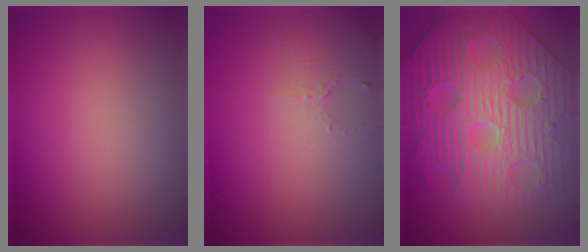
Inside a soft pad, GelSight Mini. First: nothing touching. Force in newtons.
{"total": 1.8, "press": 1.7, "slide": 0.5}
{"total": 9.6, "press": 7.6, "slide": 5.8}